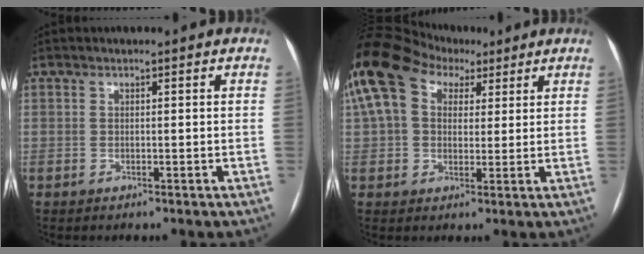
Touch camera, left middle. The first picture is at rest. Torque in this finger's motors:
{"motor_torque": [0.71, 0.00, 1.05, 0.21]}